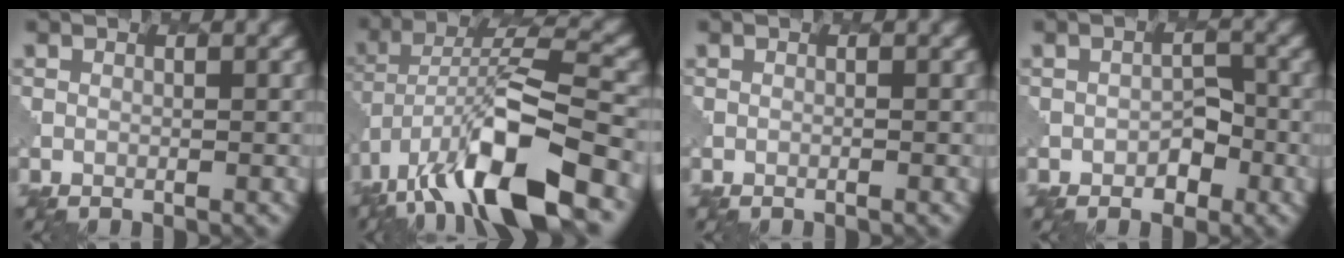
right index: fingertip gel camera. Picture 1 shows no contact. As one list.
[{"total": 12.2, "force": [-6.4, 3.8, 9.7], "torque": [-0.177, 0.010, -0.113]}, {"total": 0.0}, {"total": 2.1, "force": [-1.1, 1.4, 1.1], "torque": [-0.011, 0.005, -0.014]}]